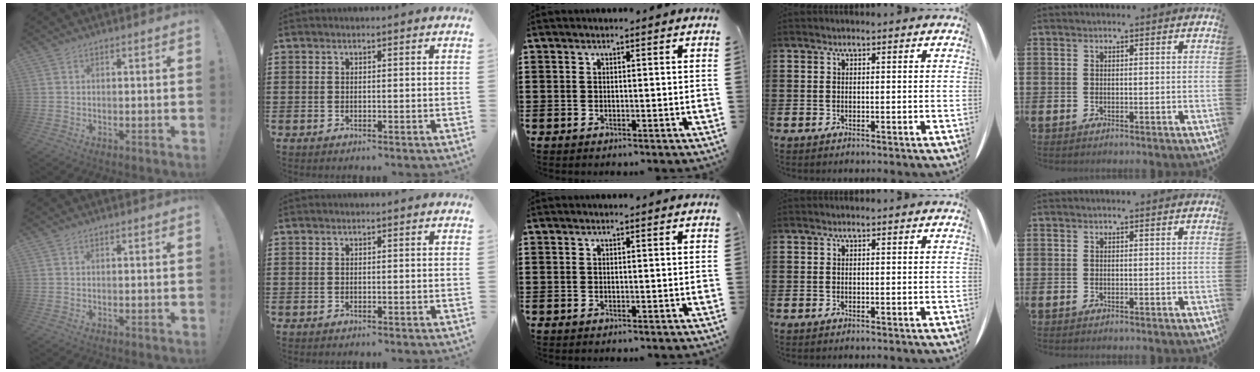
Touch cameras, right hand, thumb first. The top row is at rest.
{}